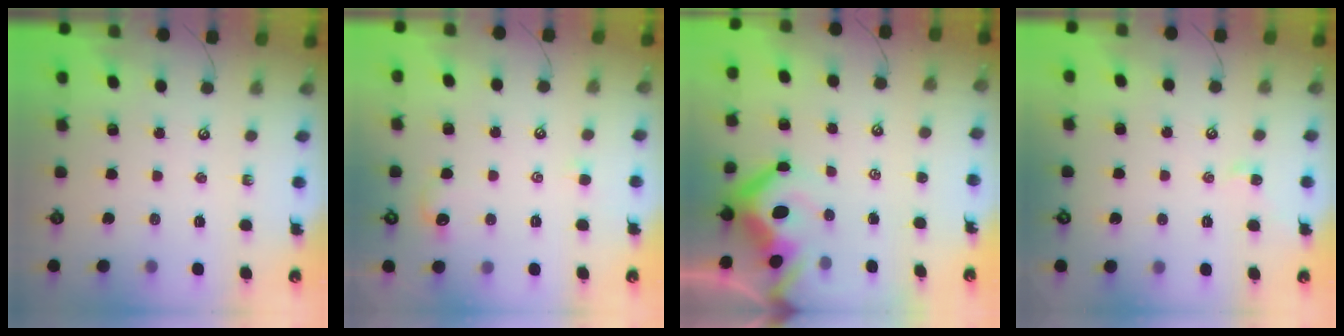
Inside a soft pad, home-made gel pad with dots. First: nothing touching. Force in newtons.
{"total": 1.3, "press": 1.2, "slide": 0.5}
{"total": 10.1, "press": 10.0, "slide": 1.4}
{"total": 0.5, "press": 0.4, "slide": 0.4}